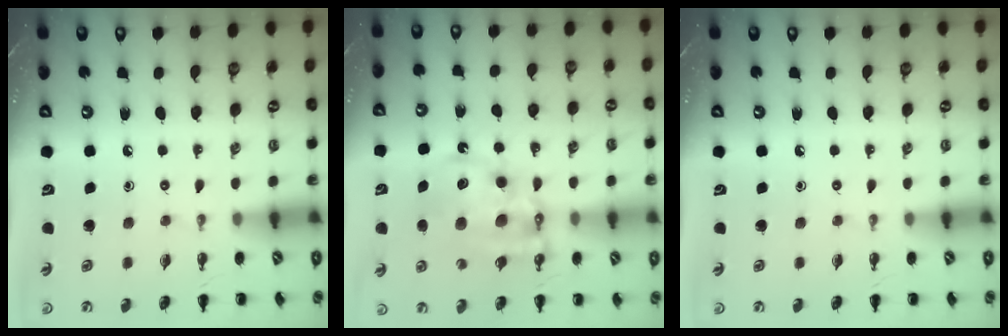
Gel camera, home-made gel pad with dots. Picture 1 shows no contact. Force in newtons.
{"total": 12.6, "press": 12.3, "slide": 2.6}
{"total": 0.0}